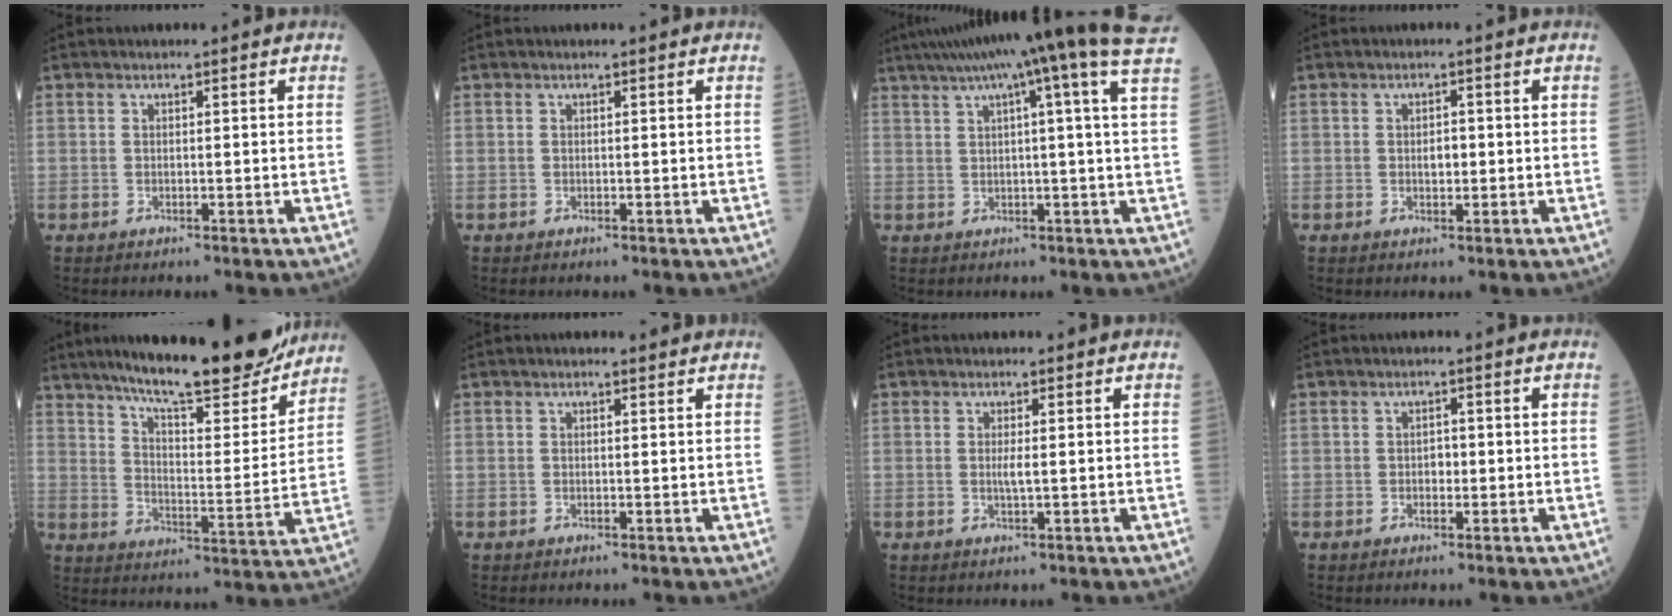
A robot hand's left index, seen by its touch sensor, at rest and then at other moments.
{"total": 0.0}
{"total": 15.9, "force": [11.0, -2.0, 11.3], "torque": [-0.177, 0.020, 0.135]}
{"total": 1.7, "force": [-0.3, 0.9, 1.4], "torque": [-0.023, -0.003, -0.004]}
{"total": 21.7, "force": [18.4, 3.0, 11.1], "torque": [-0.169, -0.021, 0.260]}
{"total": 0.8, "force": [0.5, 0.3, 0.5], "torque": [-0.015, 0.004, 0.006]}
{"total": 1.5, "force": [-0.2, 0.0, 1.4], "torque": [-0.034, -0.006, -0.002]}
{"total": 1.3, "force": [-0.4, 0.9, 0.9], "torque": [-0.013, -0.001, -0.007]}